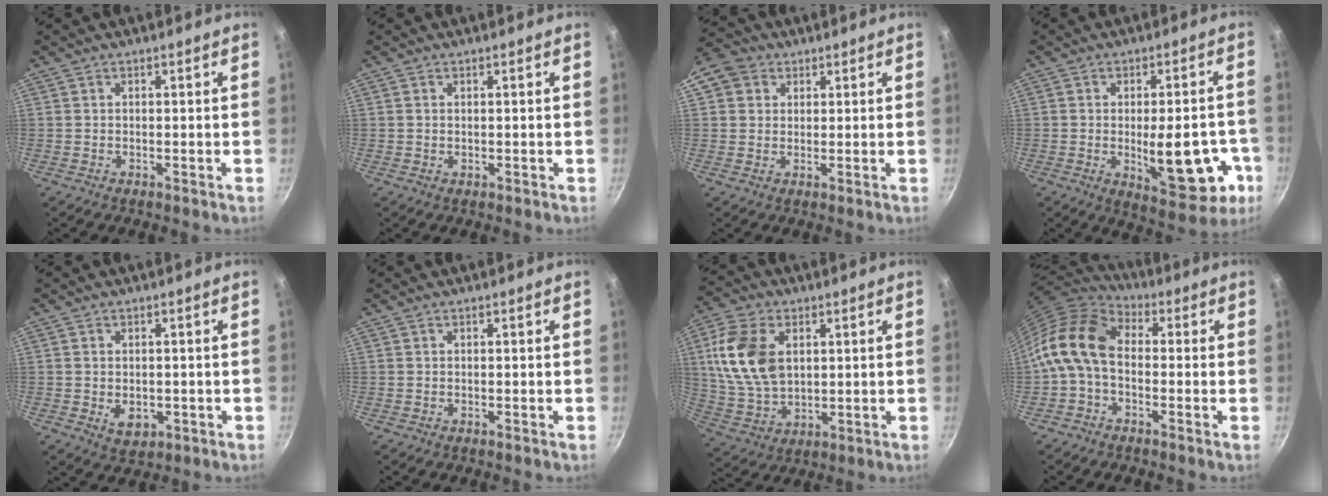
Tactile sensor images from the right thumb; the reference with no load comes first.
{"total": 0.6, "force": [0.1, 0.4, 0.4], "torque": [-0.004, 0.000, 0.002]}
{"total": 8.1, "force": [2.8, 6.8, 3.3], "torque": [-0.048, 0.012, 0.040]}
{"total": 16.2, "force": [-3.9, 7.1, 14.0], "torque": [-0.151, 0.004, -0.040]}
{"total": 4.4, "force": [-0.8, 3.2, 3.0], "torque": [-0.038, -0.006, -0.004]}
{"total": 0.0}
{"total": 14.8, "force": [3.5, 9.7, 10.6], "torque": [-0.191, -0.009, 0.077]}
{"total": 13.8, "force": [-1.2, 9.2, 10.3], "torque": [-0.194, 0.039, -0.046]}